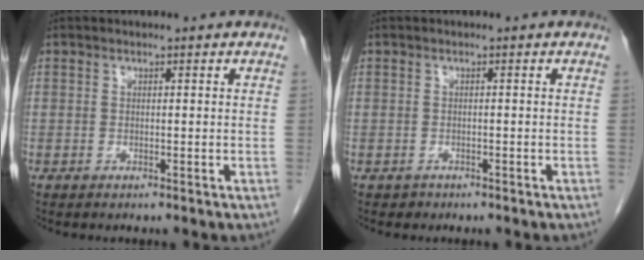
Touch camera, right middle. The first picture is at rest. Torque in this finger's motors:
{"motor_torque": [-0.42, -0.02, -0.05, -0.01]}